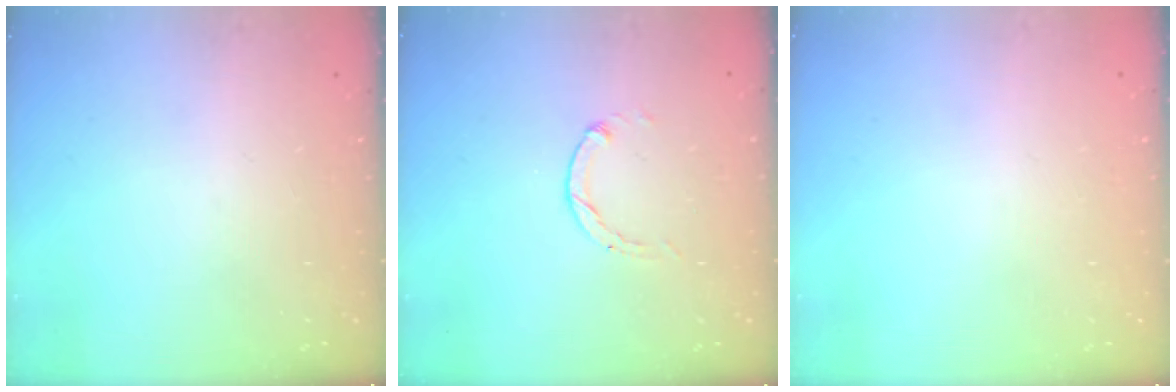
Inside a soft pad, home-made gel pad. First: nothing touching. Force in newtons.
{"total": 0.7, "press": 0.6, "slide": 0.2}
{"total": 2.6, "press": 2.6, "slide": 0.2}